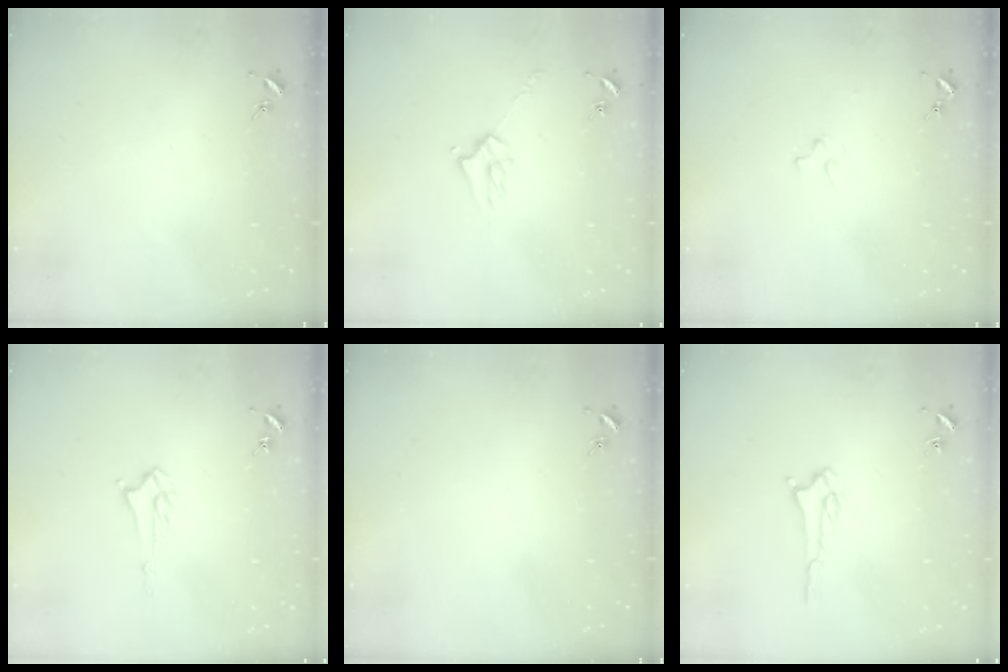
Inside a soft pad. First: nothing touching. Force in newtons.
{"total": 4.2, "press": 4.2, "slide": 0.6}
{"total": 1.1, "press": 1.1, "slide": 0.1}
{"total": 2.4, "press": 2.4, "slide": 0.3}
{"total": 0.0}
{"total": 1.5, "press": 1.5, "slide": 0.2}